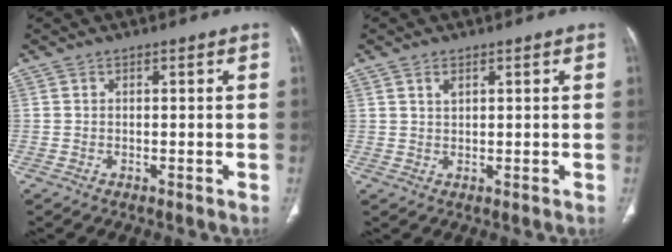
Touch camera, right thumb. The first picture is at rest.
{"total": 1.6, "force": [0.9, 0.8, 1.0], "torque": [-0.018, -0.003, 0.020]}